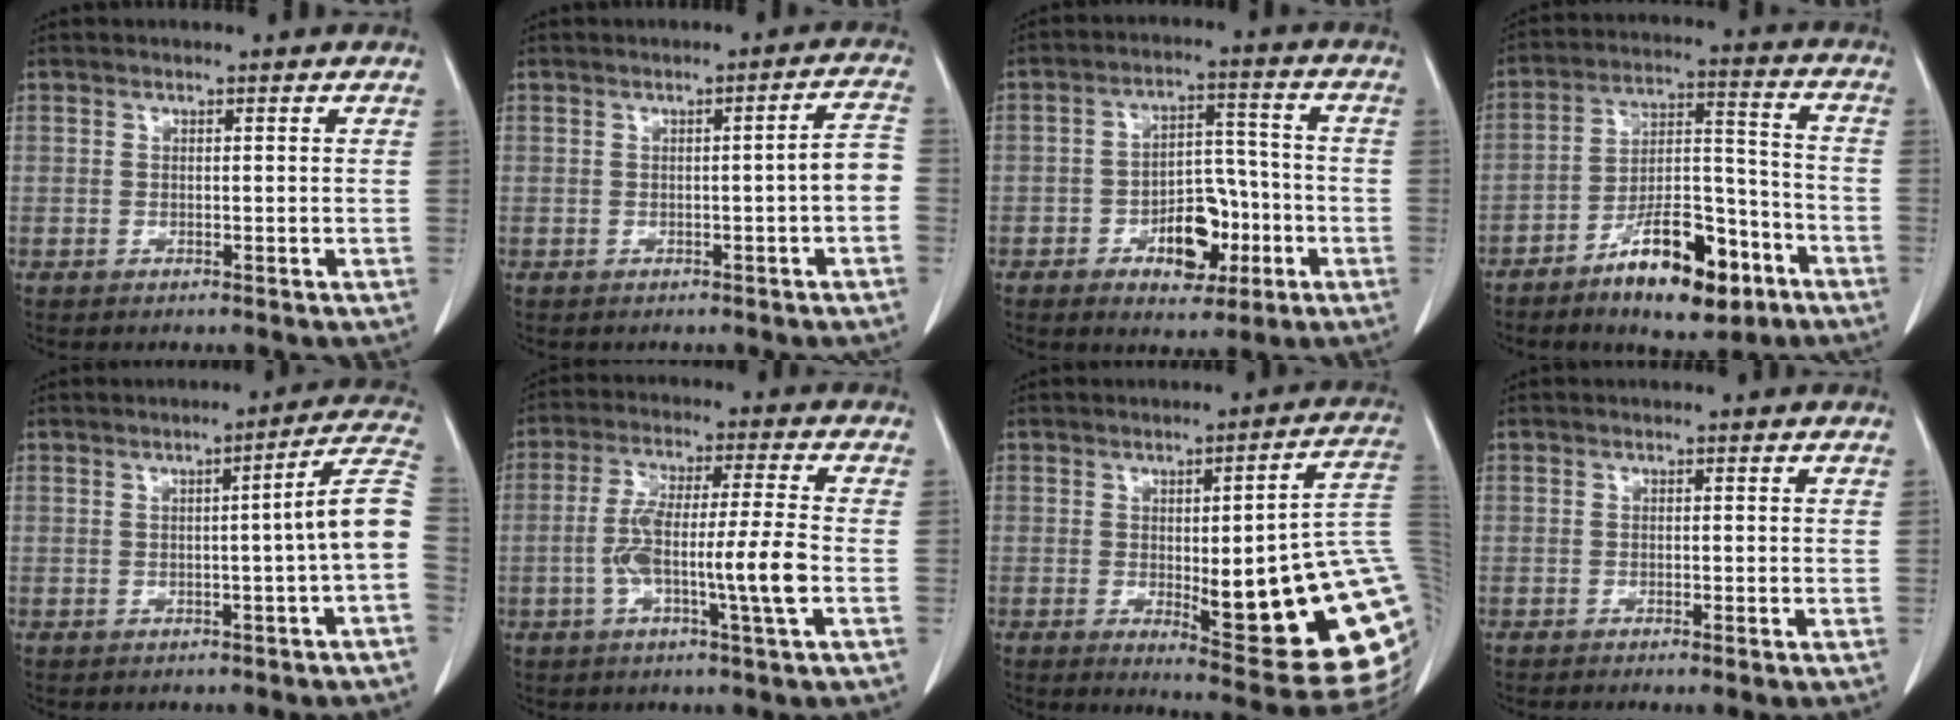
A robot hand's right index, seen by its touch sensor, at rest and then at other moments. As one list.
[{"total": 3.8, "force": [-0.7, 0.1, 3.7], "torque": [-0.042, 0.014, -0.010]}, {"total": 9.1, "force": [-3.6, 4.9, 6.8], "torque": [-0.103, 0.020, -0.052]}, {"total": 14.1, "force": [-8.4, 5.0, 10.2], "torque": [-0.162, 0.016, -0.135]}, {"total": 7.6, "force": [-0.8, -1.0, 7.5], "torque": [-0.084, 0.017, -0.016]}, {"total": 10.7, "force": [-2.5, -0.2, 10.4], "torque": [-0.195, 0.003, -0.051]}, {"total": 23.7, "force": [-2.5, 4.2, 23.1], "torque": [-0.193, -0.002, -0.025]}, {"total": 0.7, "force": [-0.5, -0.1, 0.5], "torque": [-0.010, -0.001, -0.008]}]